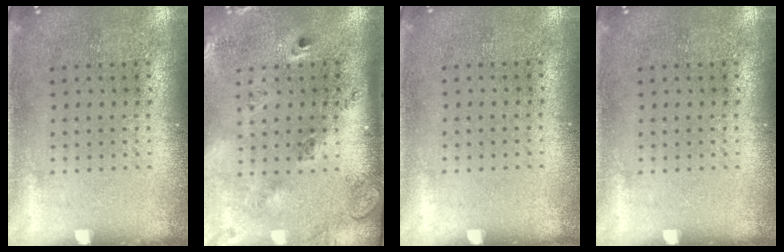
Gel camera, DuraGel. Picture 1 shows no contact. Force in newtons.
{"total": 2.8, "press": 1.9, "slide": 2.0}
{"total": 0.0}
{"total": 0.0}